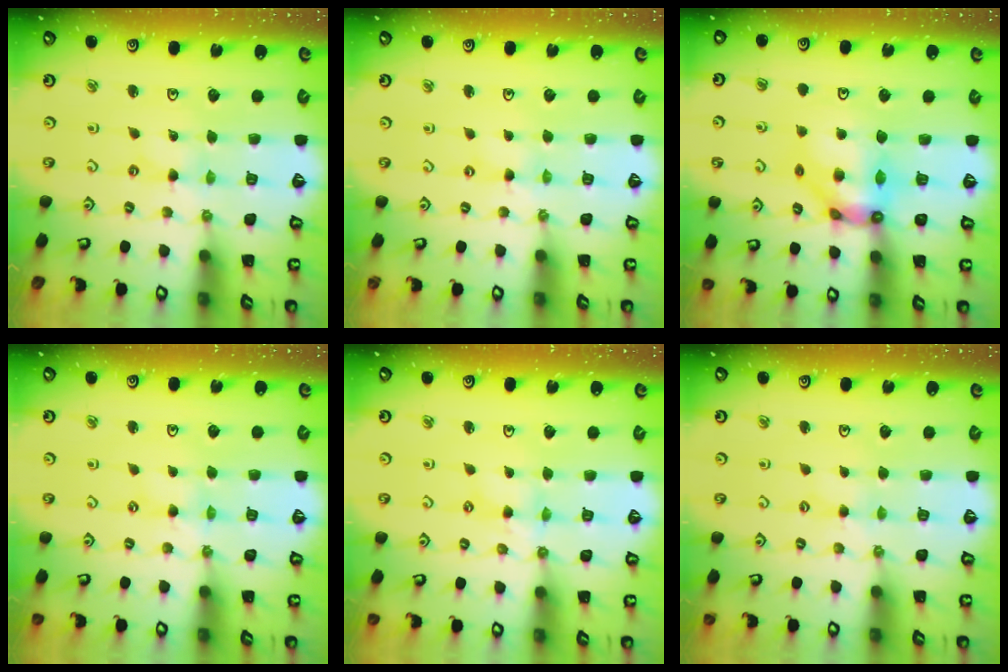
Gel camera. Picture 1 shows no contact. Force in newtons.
{"total": 0.0}
{"total": 10.7, "press": 10.6, "slide": 1.5}
{"total": 0.0}
{"total": 1.6, "press": 1.6, "slide": 0.2}
{"total": 1.6, "press": 1.5, "slide": 0.3}